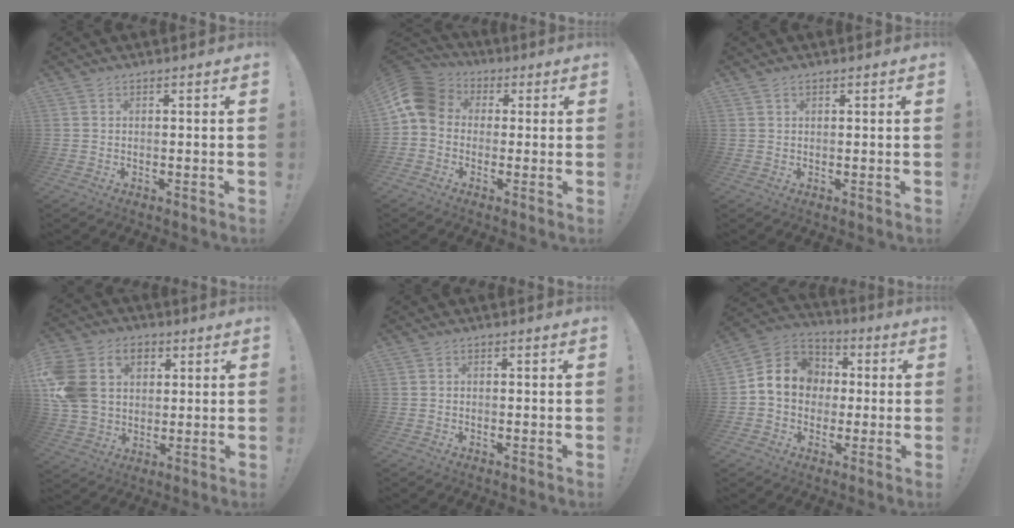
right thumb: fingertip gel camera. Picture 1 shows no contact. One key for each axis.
{"total": 11.1, "fx": 0.9, "fy": 8.9, "fz": 6.5, "tx": -0.120, "ty": 0.012, "tz": 0.023}
{"total": 0.8, "fx": 0.6, "fy": 0.3, "fz": 0.4, "tx": 0.000, "ty": -0.004, "tz": 0.010}
{"total": 16.8, "fx": 4.1, "fy": 13.2, "fz": 9.5, "tx": -0.176, "ty": -0.009, "tz": 0.080}
{"total": 0.8, "fx": -0.5, "fy": 0.5, "fz": 0.1, "tx": -0.009, "ty": 0.005, "tz": -0.008}
{"total": 12.0, "fx": 0.4, "fy": 10.7, "fz": 5.4, "tx": -0.077, "ty": 0.016, "tz": 0.019}